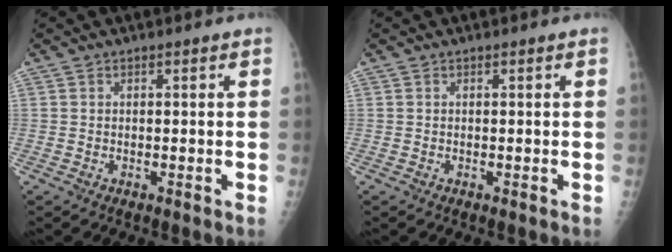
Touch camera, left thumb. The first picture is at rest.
{"total": 0.0}